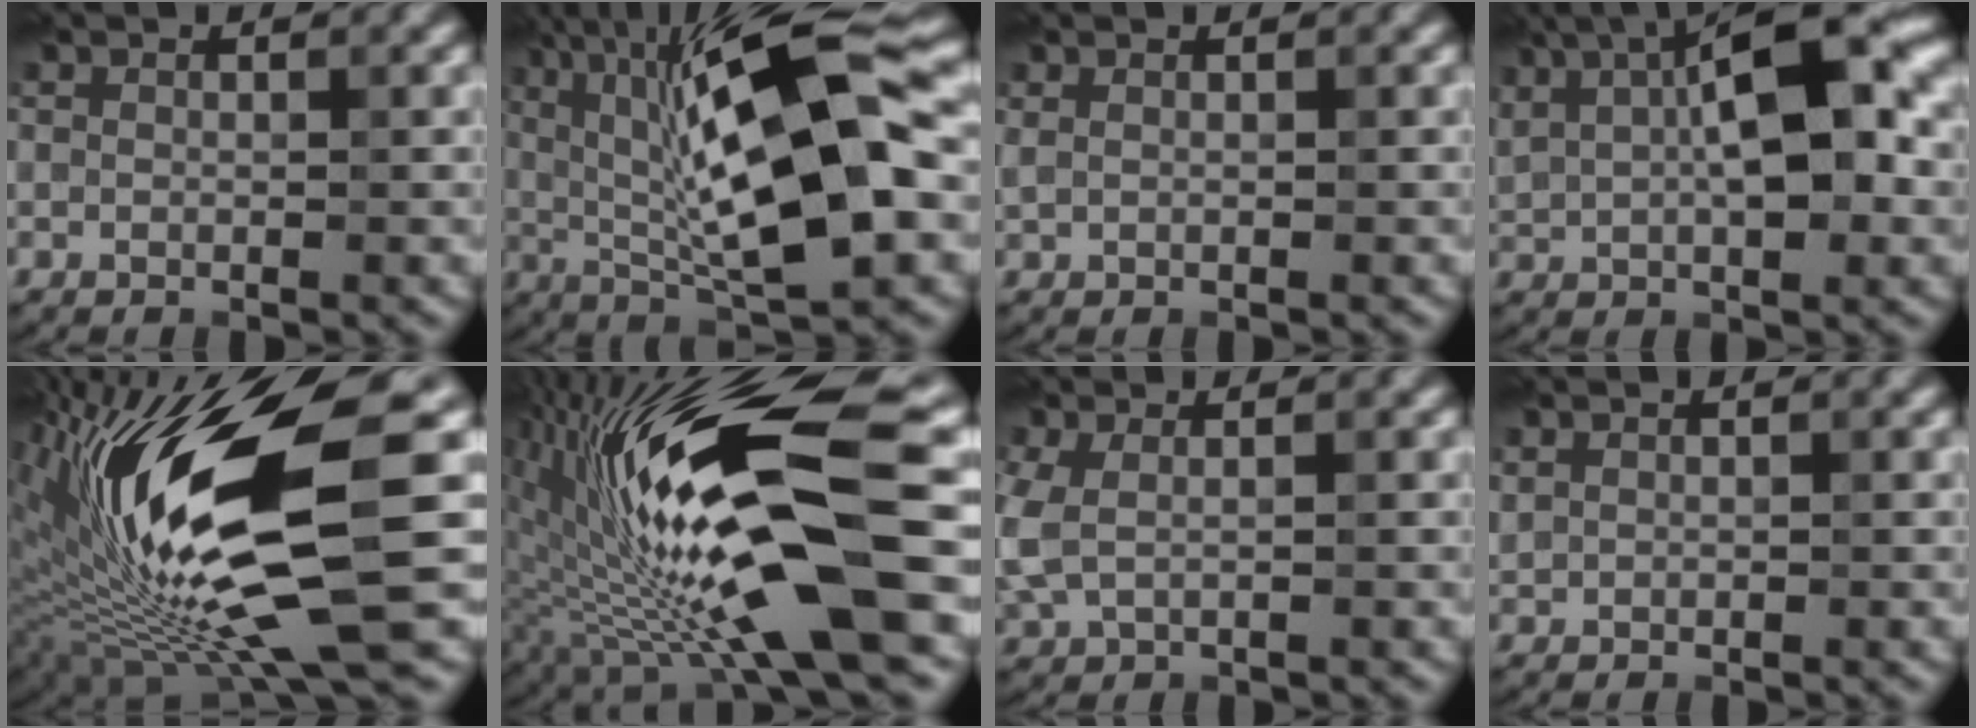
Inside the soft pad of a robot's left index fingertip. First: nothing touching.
{"total": 15.9, "force": [1.9, 4.4, 15.2], "torque": [-0.249, 0.016, 0.021]}
{"total": 0.5, "force": [0.4, 0.2, 0.3], "torque": [-0.008, 0.003, 0.010]}
{"total": 11.6, "force": [3.1, 4.5, 10.3], "torque": [-0.165, 0.016, 0.047]}
{"total": 16.2, "force": [1.6, 5.4, 15.2], "torque": [-0.288, -0.018, 0.036]}
{"total": 15.5, "force": [-1.1, 4.1, 15.0], "torque": [-0.269, 0.002, -0.021]}
{"total": 2.2, "force": [0.2, 1.3, 1.8], "torque": [-0.057, 0.001, 0.003]}
{"total": 0.5, "force": [0.5, 0.2, 0.0], "torque": [-0.003, 0.001, 0.014]}